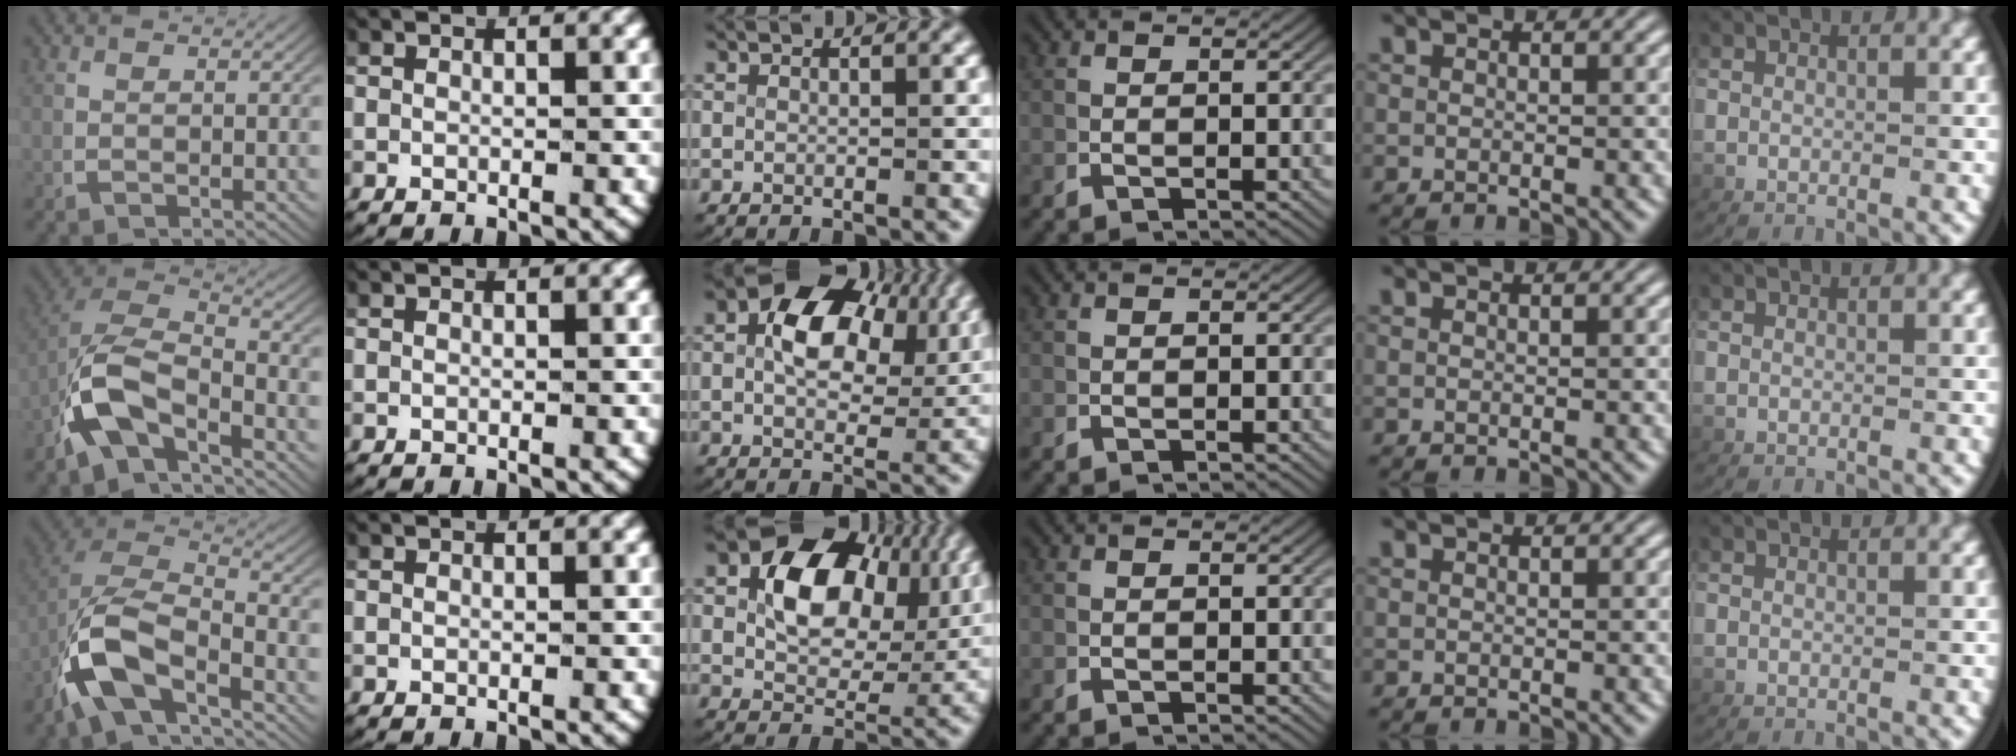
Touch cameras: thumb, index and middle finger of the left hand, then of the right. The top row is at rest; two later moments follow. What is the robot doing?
{"motion": "lift_and_place", "object": "fork"}